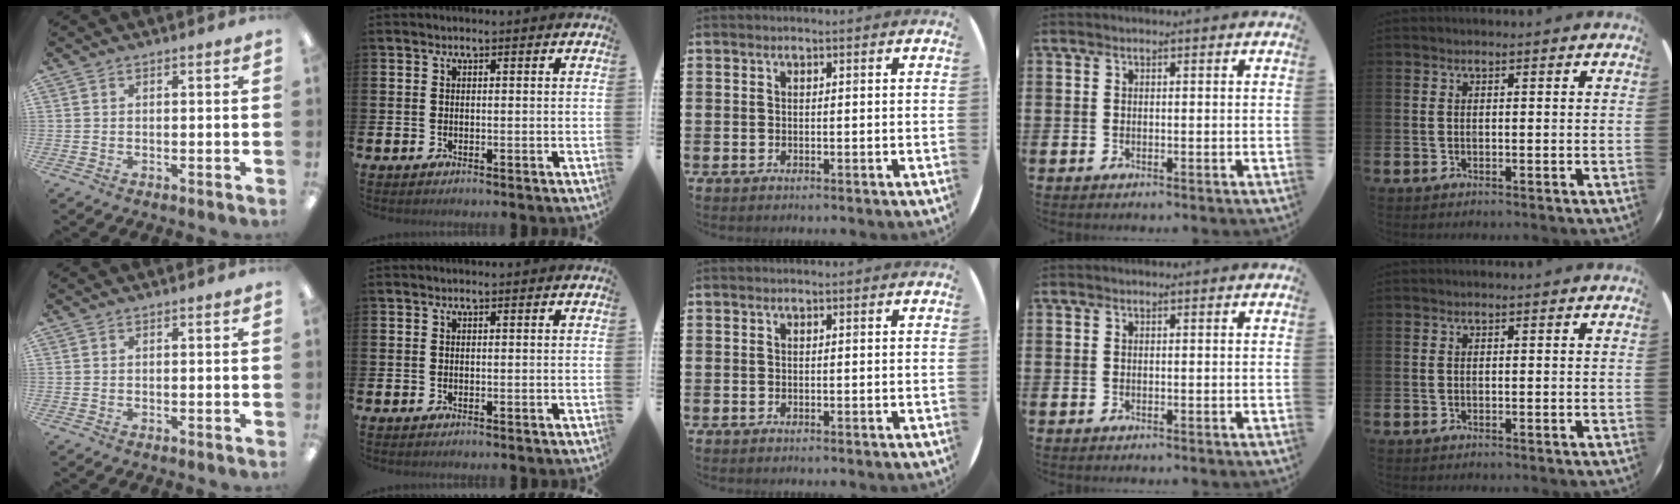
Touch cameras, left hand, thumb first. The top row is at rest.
{}